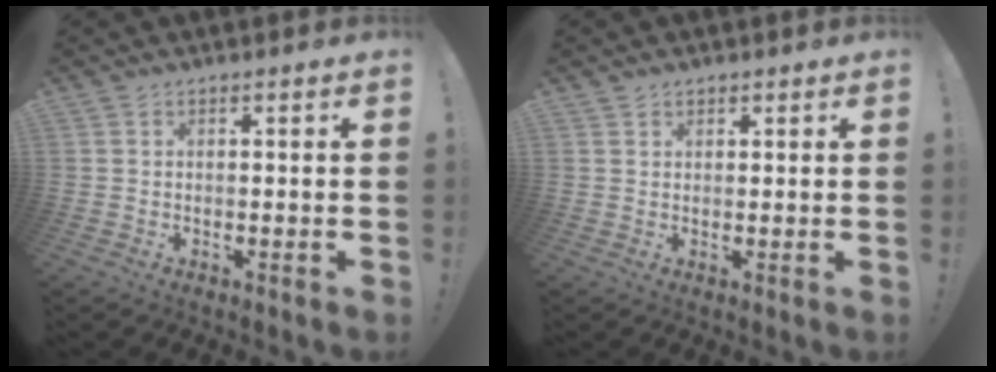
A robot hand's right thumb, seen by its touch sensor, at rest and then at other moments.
{"total": 1.3, "force": [1.0, 0.9, 0.1], "torque": [0.003, -0.005, 0.018]}